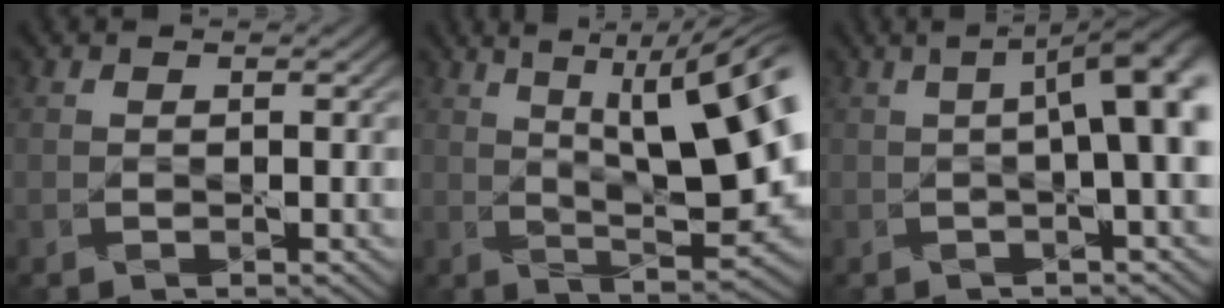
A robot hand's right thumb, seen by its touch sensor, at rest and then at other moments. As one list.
[{"total": 14.9, "force": [4.0, 4.9, 13.6], "torque": [-0.193, 0.027, 0.059]}, {"total": 8.5, "force": [0.6, 2.2, 8.2], "torque": [-0.098, 0.020, 0.007]}]